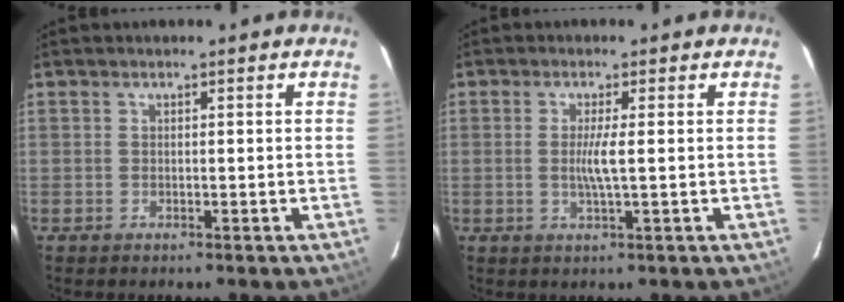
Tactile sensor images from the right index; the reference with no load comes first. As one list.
[{"total": 3.3, "force": [0.0, -0.3, 3.3], "torque": [-0.068, -0.005, 0.000]}]